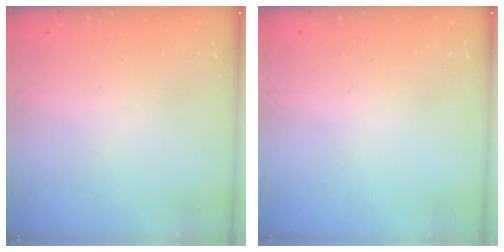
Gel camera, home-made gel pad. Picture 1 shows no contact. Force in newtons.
{"total": 0.0}